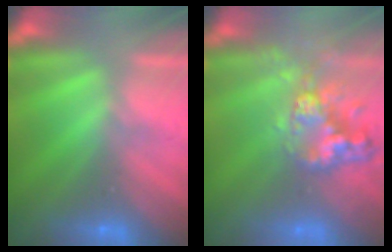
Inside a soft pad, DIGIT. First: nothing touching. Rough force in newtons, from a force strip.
{"total": 6.5}